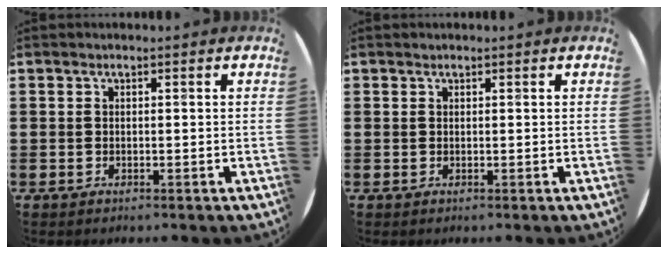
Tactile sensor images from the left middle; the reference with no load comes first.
{"total": 0.0}